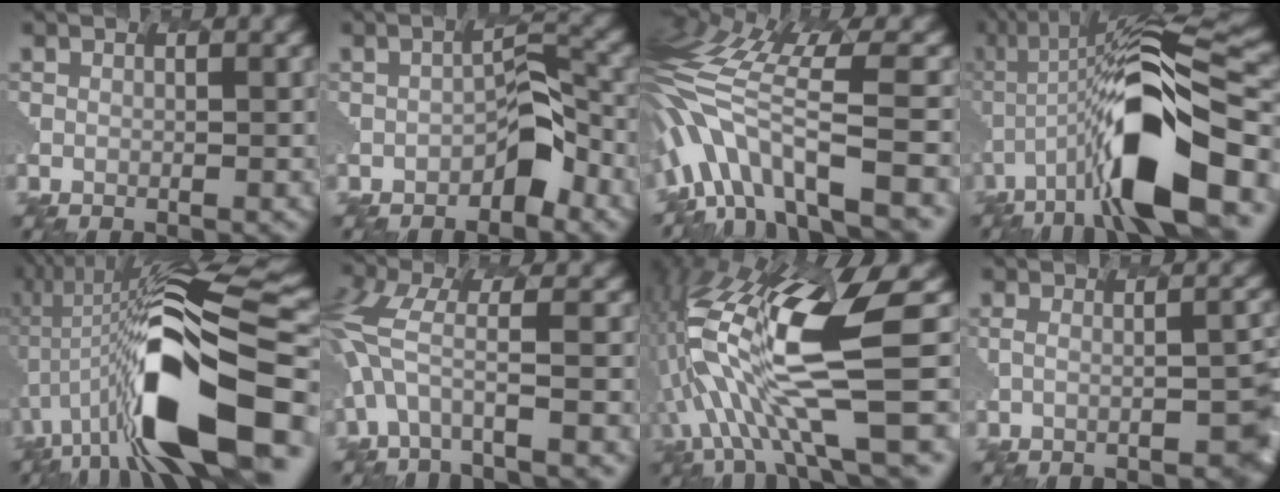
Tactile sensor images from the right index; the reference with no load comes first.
{"total": 2.9, "force": [-2.0, 1.5, 1.5], "torque": [-0.031, 0.022, -0.047]}
{"total": 8.8, "force": [-2.5, 3.1, 7.9], "torque": [-0.179, 0.031, -0.048]}
{"total": 12.6, "force": [-4.6, 4.1, 10.9], "torque": [-0.213, 0.021, -0.092]}
{"total": 14.1, "force": [-1.4, 5.3, 13.0], "torque": [-0.260, 0.032, -0.039]}
{"total": 4.6, "force": [-0.9, 1.6, 4.2], "torque": [-0.133, 0.016, -0.033]}
{"total": 11.1, "force": [-0.2, 2.6, 10.8], "torque": [-0.232, 0.012, 0.001]}
{"total": 3.3, "force": [-1.8, 0.8, 2.6], "torque": [-0.045, 0.006, -0.028]}